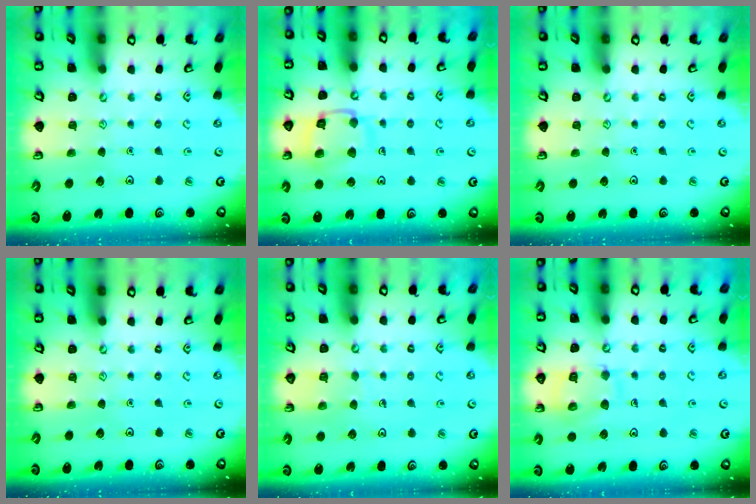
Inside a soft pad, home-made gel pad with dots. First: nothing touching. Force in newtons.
{"total": 12.6, "press": 12.5, "slide": 1.2}
{"total": 0.0}
{"total": 0.0}
{"total": 4.2, "press": 4.2, "slide": 0.2}
{"total": 11.5, "press": 11.4, "slide": 1.2}